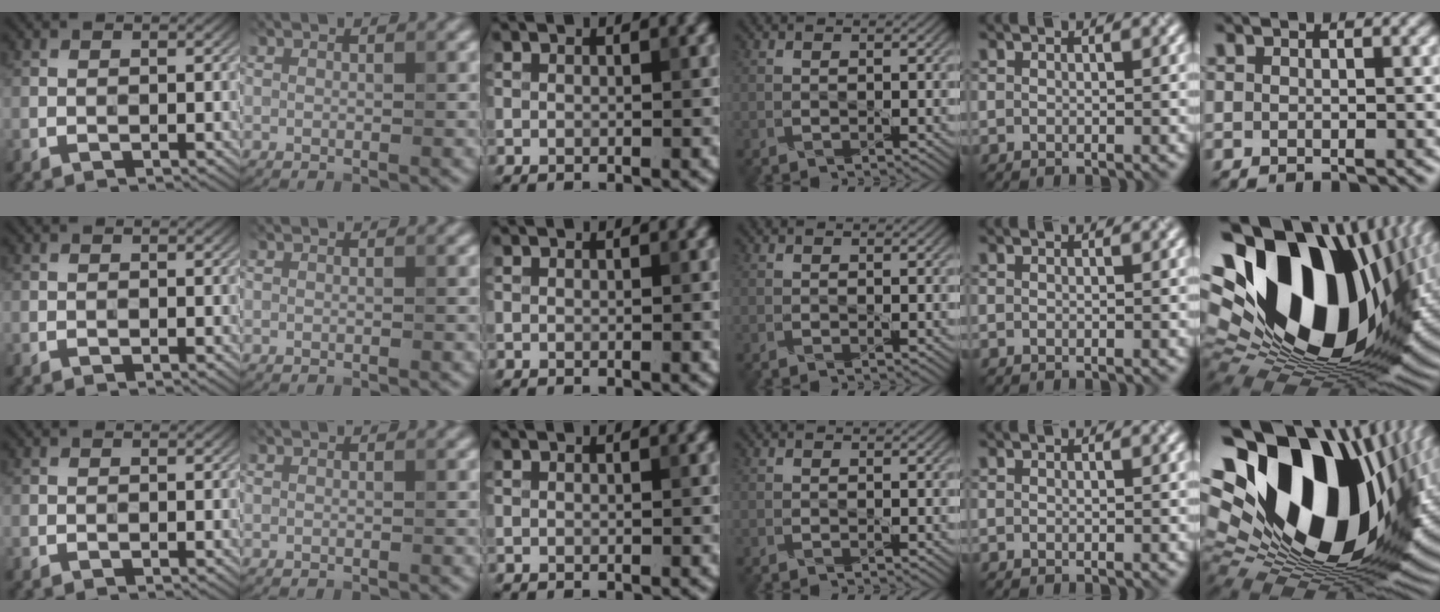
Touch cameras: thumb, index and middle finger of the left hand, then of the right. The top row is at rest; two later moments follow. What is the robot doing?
{"motion": "shake", "object": "handbell"}